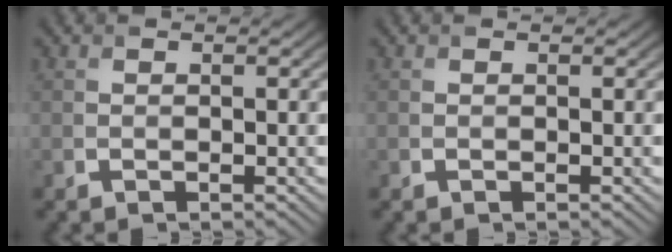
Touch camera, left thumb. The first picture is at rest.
{"total": 0.0}